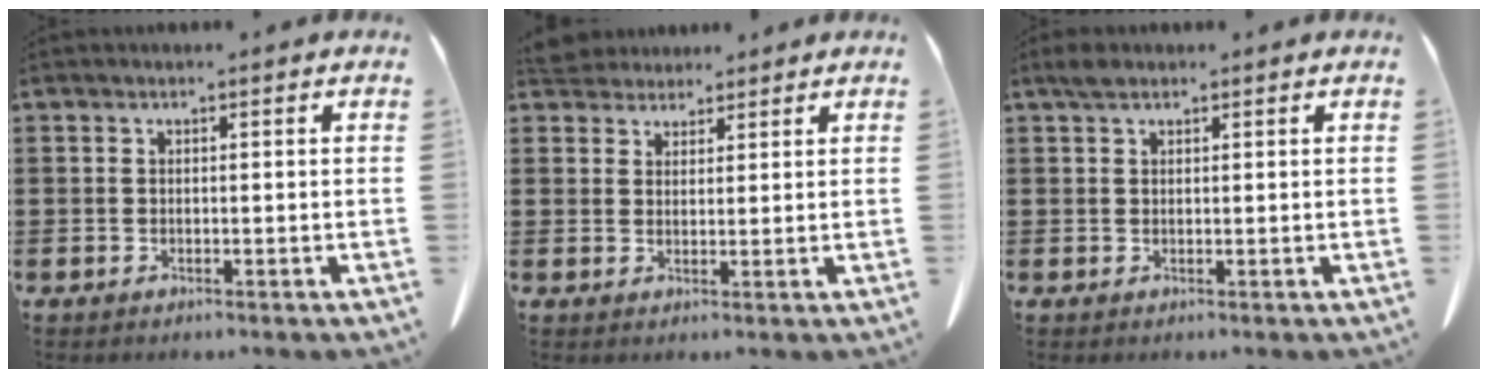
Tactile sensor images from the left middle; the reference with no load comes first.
{"total": 3.6, "force": [3.4, 0.9, 0.2], "torque": [-0.016, -0.007, 0.068]}
{"total": 1.8, "force": [1.4, 0.8, 0.9], "torque": [-0.022, 0.003, 0.027]}